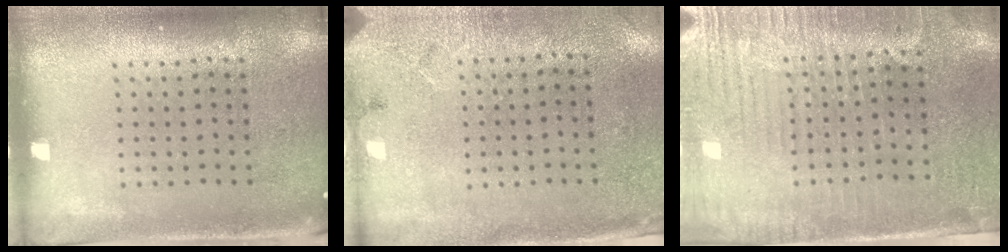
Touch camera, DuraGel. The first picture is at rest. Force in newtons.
{"total": 2.7, "press": 2.2, "slide": 1.6}
{"total": 3.1, "press": 2.8, "slide": 1.4}